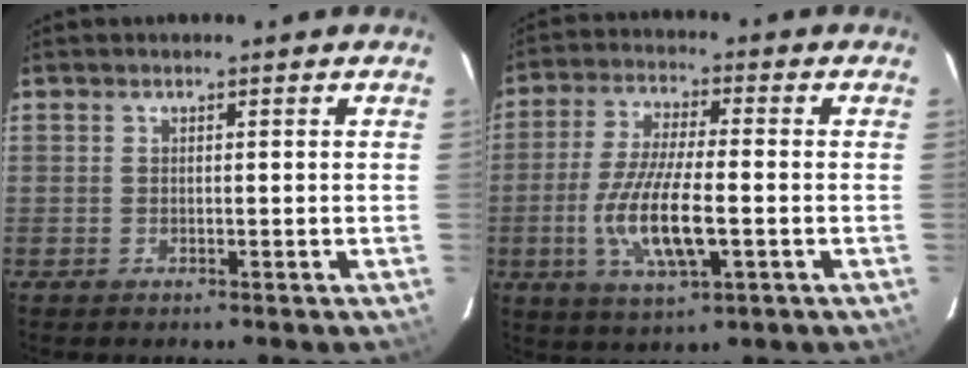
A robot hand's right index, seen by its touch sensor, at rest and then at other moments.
{"total": 12.4, "force": [-3.0, 3.3, 11.5], "torque": [-0.237, -0.013, -0.056]}